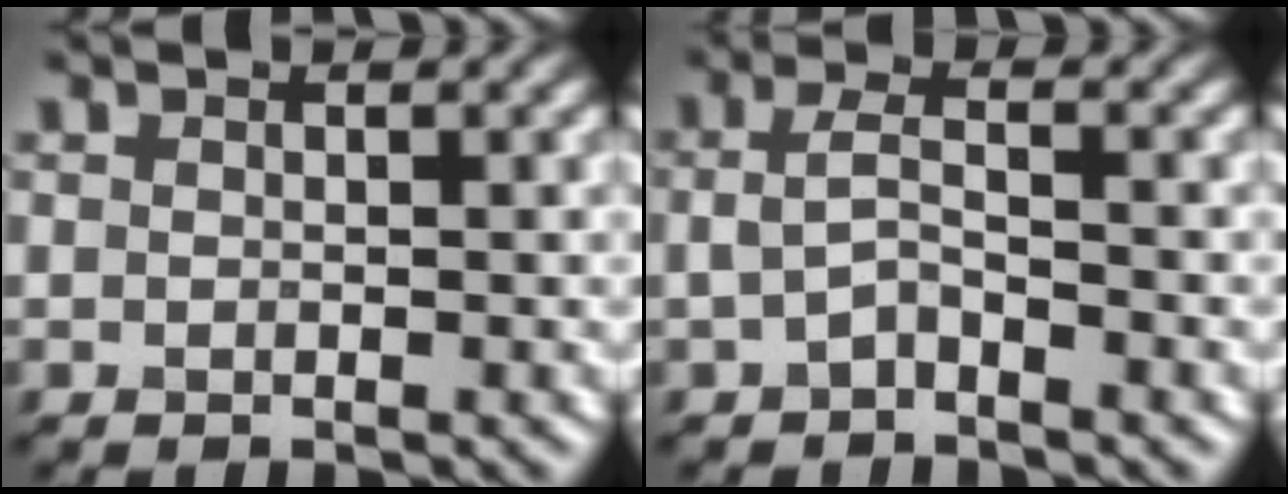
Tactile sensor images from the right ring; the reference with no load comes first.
{"total": 1.8, "force": [-0.7, 0.6, 1.6], "torque": [-0.037, 0.005, -0.018]}